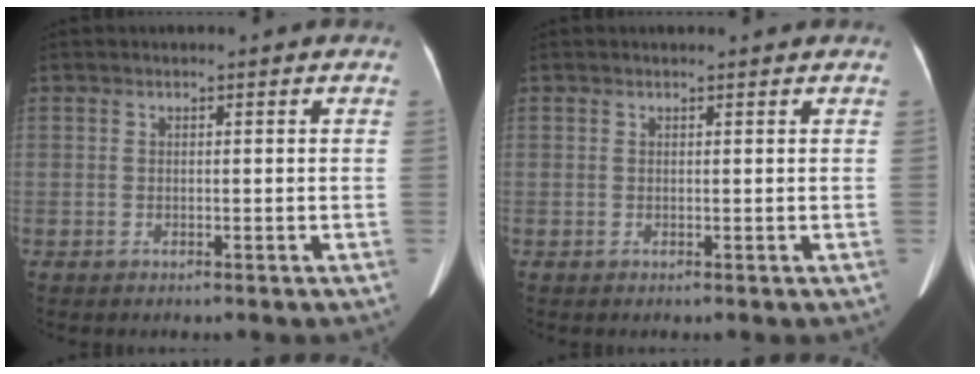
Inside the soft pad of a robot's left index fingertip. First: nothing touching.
{"total": 0.9, "force": [0.9, 0.0, 0.1], "torque": [-0.008, 0.005, 0.013]}